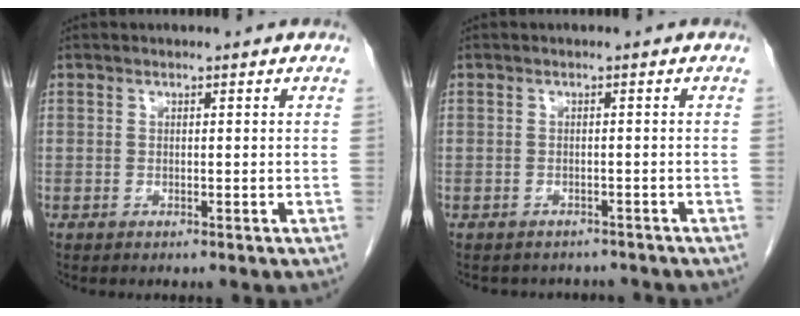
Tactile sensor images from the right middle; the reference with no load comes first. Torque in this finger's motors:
{"motor_torque": [0.04, -0.02, -0.04, 0.01]}